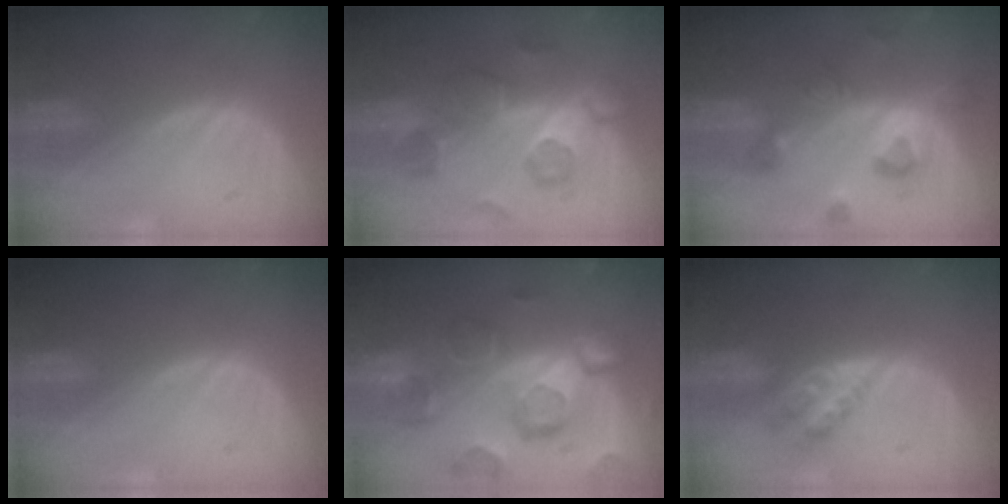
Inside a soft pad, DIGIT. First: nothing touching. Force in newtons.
{"total": 8.5, "press": 8.3, "slide": 2.1}
{"total": 8.0, "press": 7.7, "slide": 2.4}
{"total": 0.0}
{"total": 12.3, "press": 10.6, "slide": 6.2}
{"total": 4.5, "press": 4.0, "slide": 2.0}